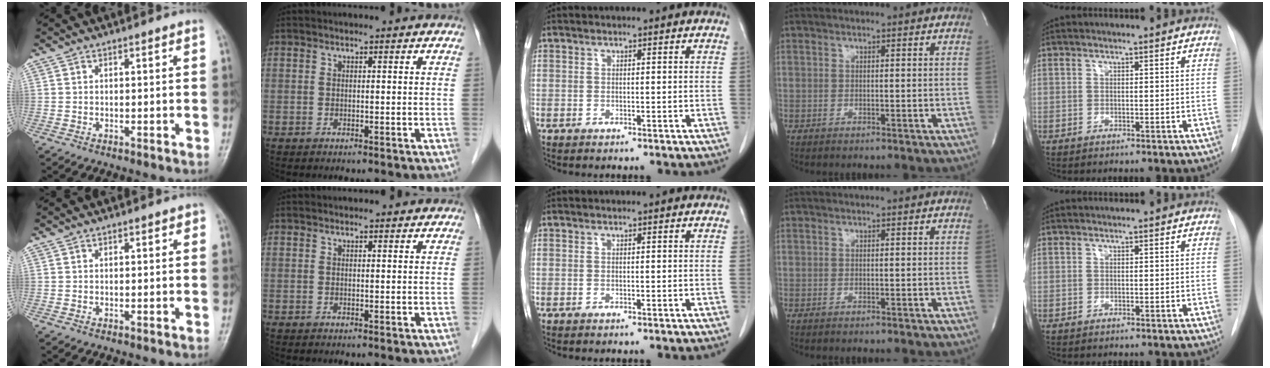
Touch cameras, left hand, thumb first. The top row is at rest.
{"thumb": {"total": 1.0, "force": [0.4, 0.5, 0.7], "torque": [-0.006, 0.001, 0.003]}, "index": {"total": 0.9, "force": [0.9, 0.3, 0.0], "torque": [-0.010, 0.004, 0.011]}}